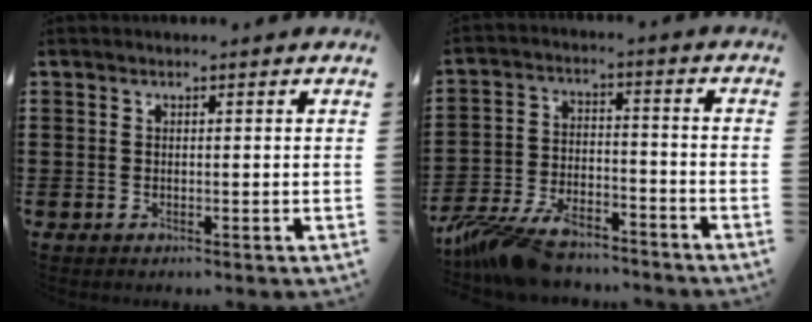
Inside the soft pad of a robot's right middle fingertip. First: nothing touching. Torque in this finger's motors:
{"motor_torque": [1.54, -0.60, 0.87, 0.21]}